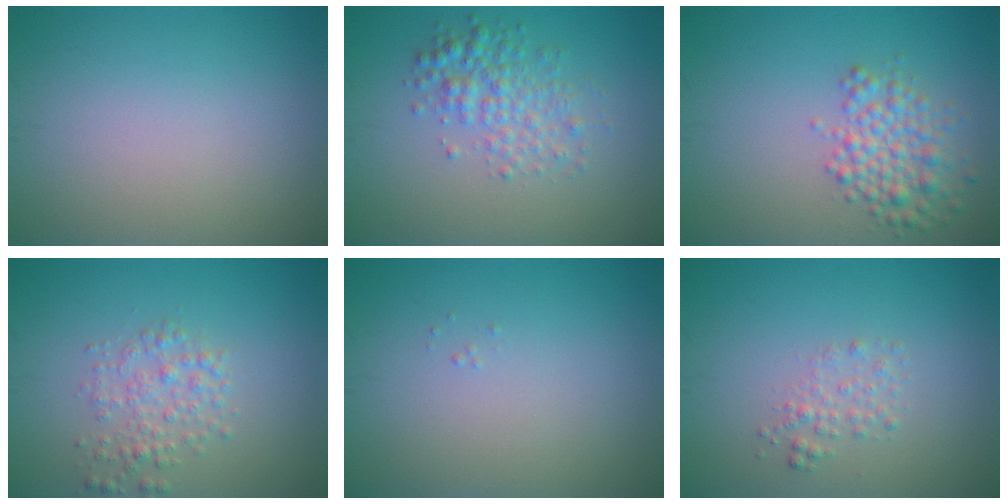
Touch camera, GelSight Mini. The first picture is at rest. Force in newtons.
{"total": 3.3, "press": 3.3, "slide": 0.1}
{"total": 3.6, "press": 3.6, "slide": 0.1}
{"total": 2.5, "press": 2.5, "slide": 0.1}
{"total": 0.0}
{"total": 1.4, "press": 1.4, "slide": 0.1}